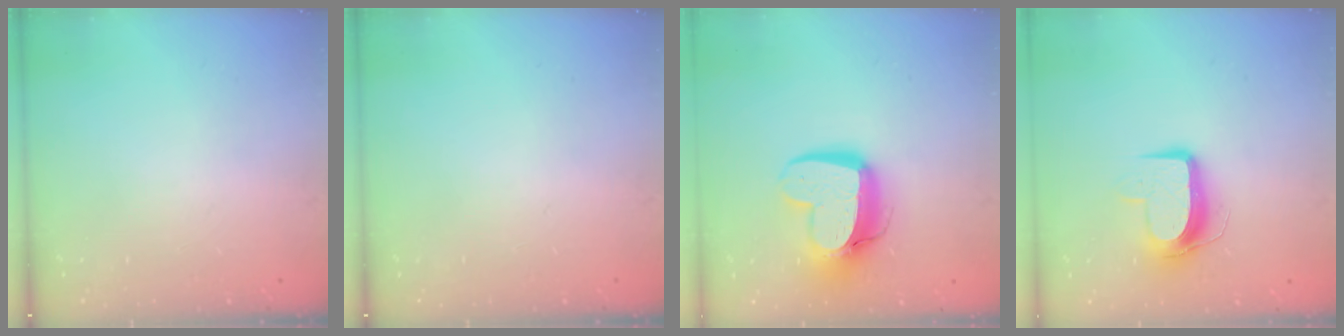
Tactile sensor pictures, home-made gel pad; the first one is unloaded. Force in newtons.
{"total": 0.0}
{"total": 15.5, "press": 15.5, "slide": 1.2}
{"total": 10.4, "press": 10.4, "slide": 0.6}